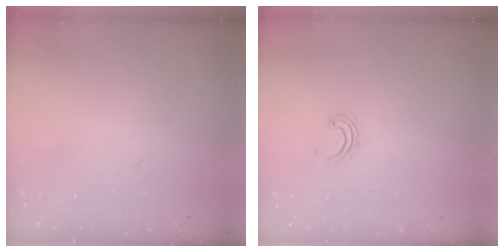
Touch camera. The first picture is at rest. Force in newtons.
{"total": 2.6, "press": 2.6, "slide": 0.3}